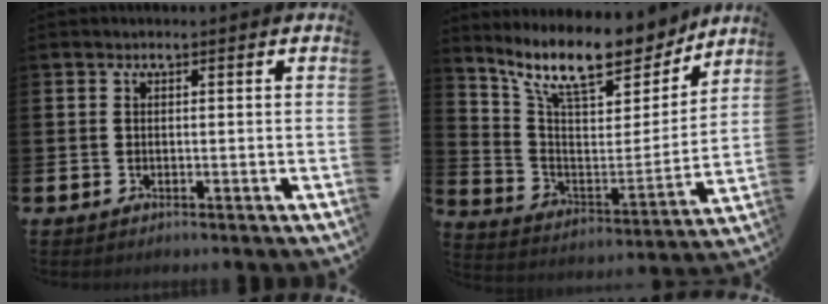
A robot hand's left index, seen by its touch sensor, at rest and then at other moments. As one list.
[{"total": 13.1, "force": [10.9, 3.9, 6.0], "torque": [-0.144, -0.070, 0.191]}]